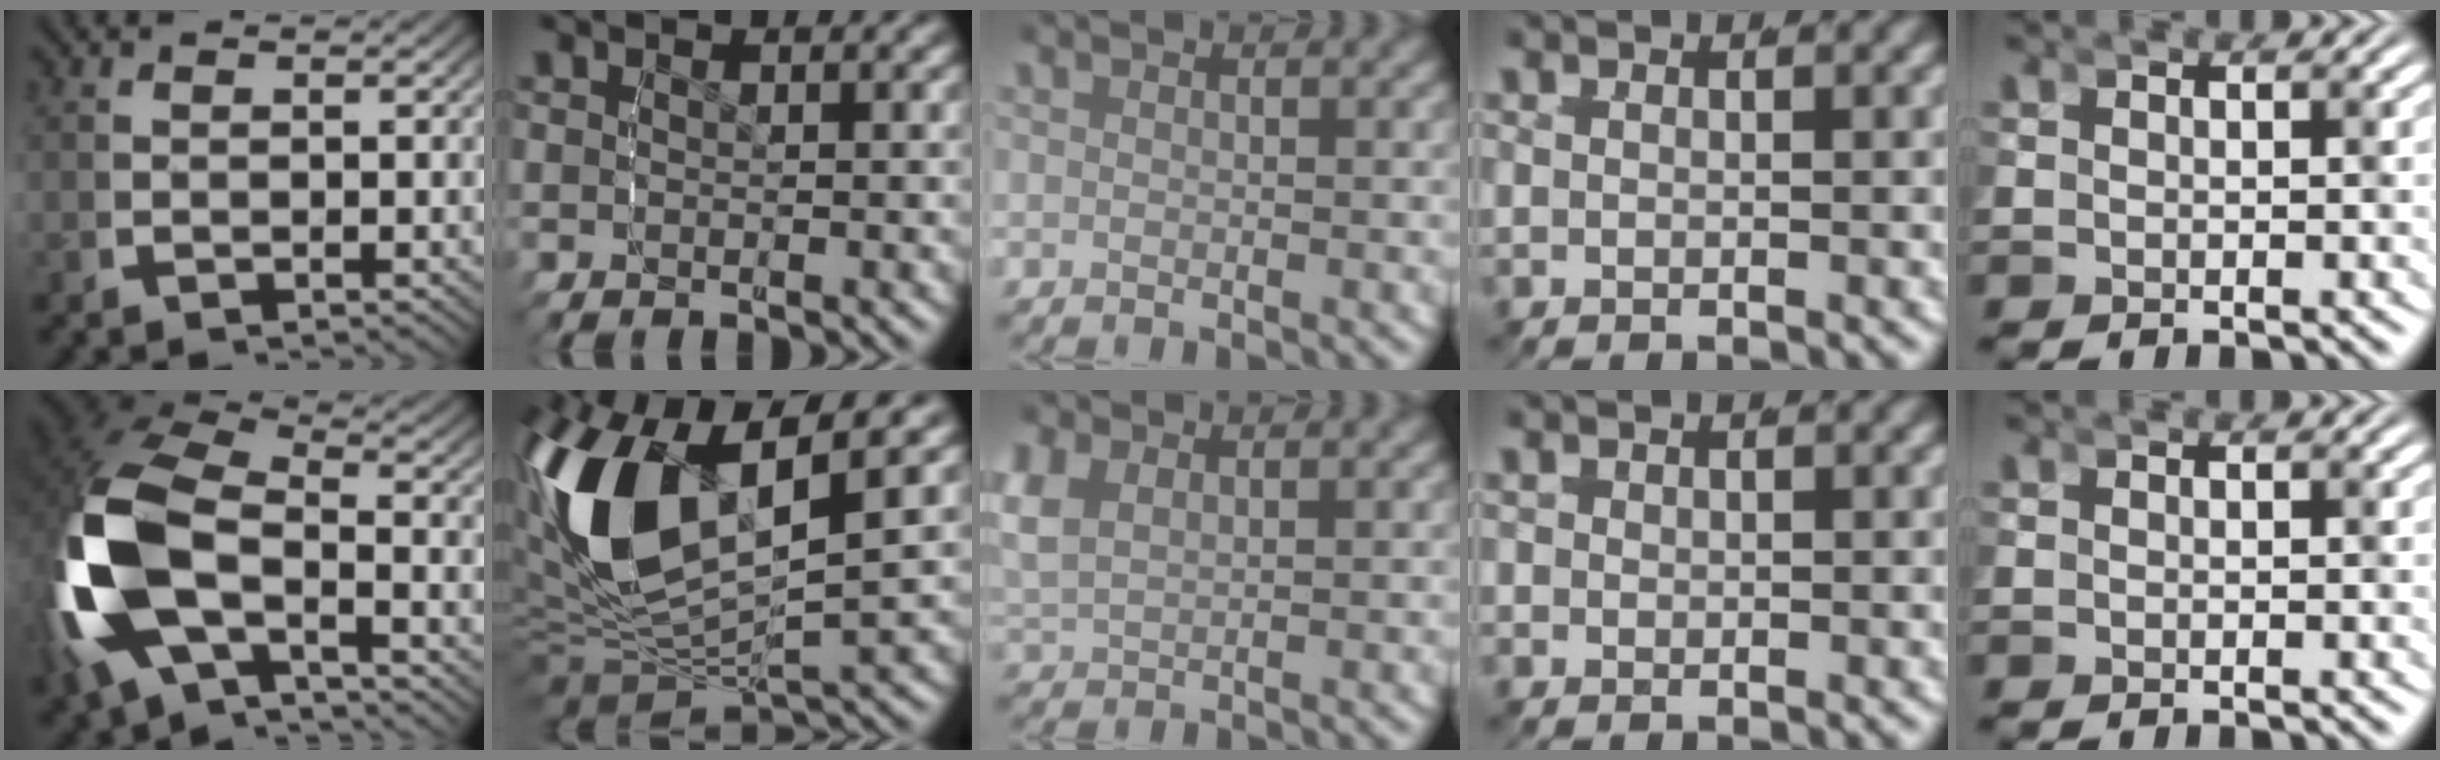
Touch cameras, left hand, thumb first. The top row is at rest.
{"thumb": {"total": 14.6, "force": [-0.9, 9.5, 11.1], "torque": [-0.287, -0.021, -0.007]}, "index": {"total": 12.3, "force": [0.4, 7.4, 9.8], "torque": [-0.237, -0.029, 0.014]}, "middle": {"total": 4.2, "force": [1.3, 3.3, 2.2], "torque": [-0.079, -0.006, 0.031]}, "ring": {"total": 1.0, "force": [0.1, 1.0, 0.1], "torque": [-0.013, -0.004, 0.000]}}